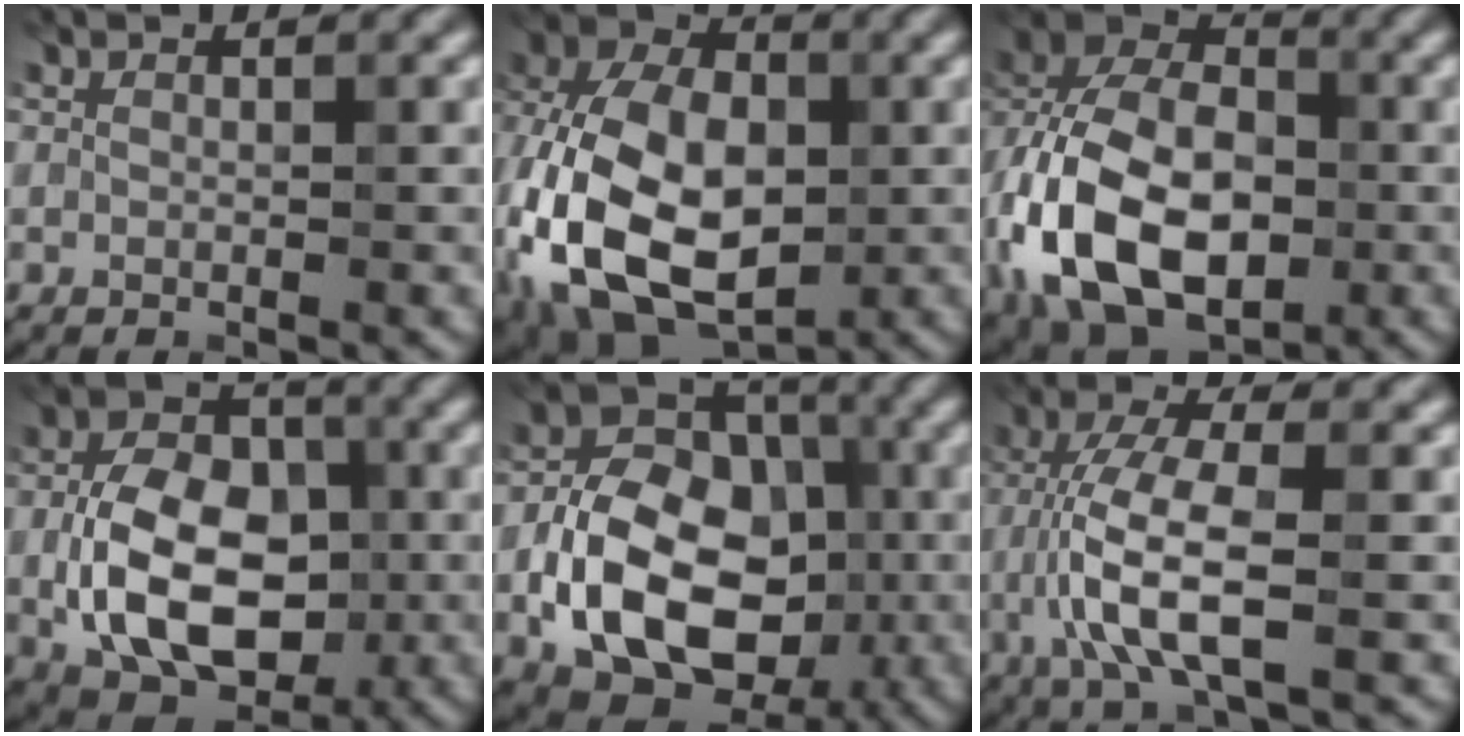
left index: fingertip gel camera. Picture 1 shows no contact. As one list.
[{"total": 15.2, "force": [-3.9, 9.6, 11.2], "torque": [-0.233, -0.001, -0.084]}, {"total": 15.5, "force": [-4.4, 9.8, 11.1], "torque": [-0.228, -0.006, -0.097]}, {"total": 10.5, "force": [-1.4, 7.0, 7.7], "torque": [-0.149, -0.007, -0.022]}, {"total": 12.8, "force": [-3.6, 8.7, 8.6], "torque": [-0.157, -0.011, -0.071]}, {"total": 7.2, "force": [-1.6, 2.1, 6.7], "torque": [-0.144, 0.008, -0.033]}]